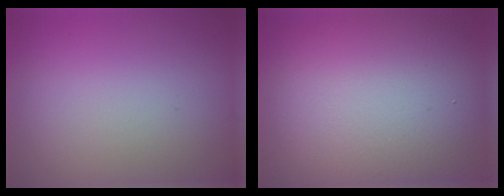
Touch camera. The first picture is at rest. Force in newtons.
{"total": 13.5, "press": 13.4, "slide": 0.7}